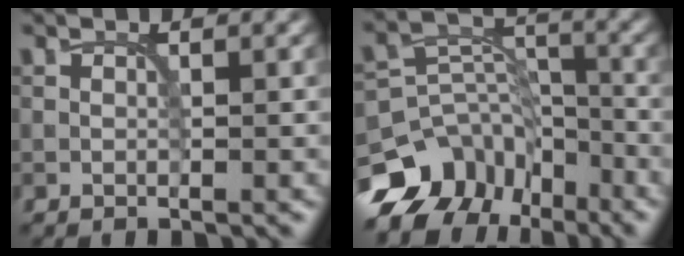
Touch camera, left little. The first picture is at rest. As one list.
[{"total": 10.5, "force": [-7.4, 6.7, 3.2], "torque": [-0.051, 0.018, -0.130]}]